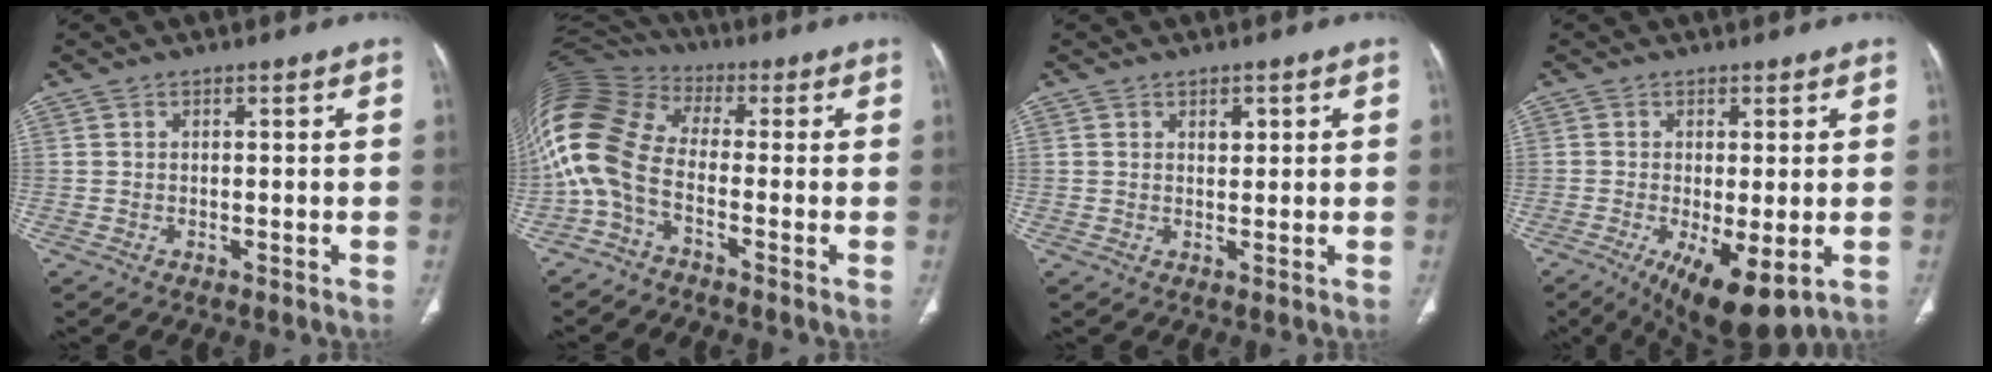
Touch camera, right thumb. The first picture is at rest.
{"total": 14.7, "force": [-3.4, 9.0, 11.2], "torque": [-0.245, 0.062, -0.081]}
{"total": 1.6, "force": [0.7, 1.1, 1.0], "torque": [-0.005, -0.003, 0.013]}
{"total": 10.7, "force": [-3.6, 3.7, 9.3], "torque": [-0.149, -0.021, -0.047]}